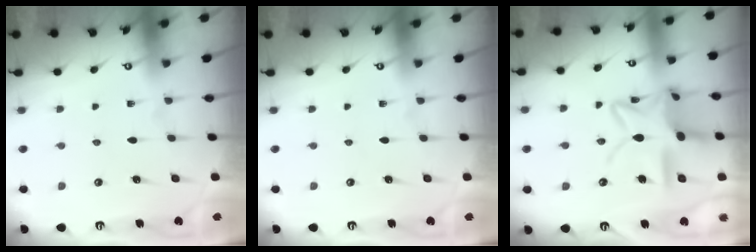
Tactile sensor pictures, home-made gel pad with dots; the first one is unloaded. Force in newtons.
{"total": 0.0}
{"total": 14.9, "press": 14.9, "slide": 1.1}